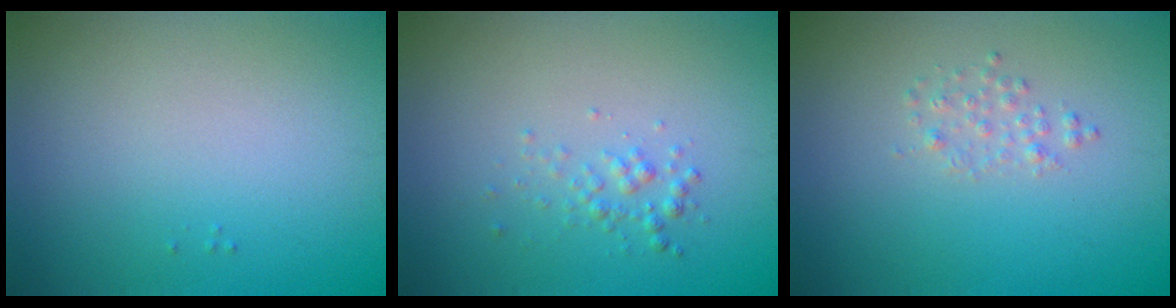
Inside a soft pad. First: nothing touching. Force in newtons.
{"total": 1.2, "press": 1.2, "slide": 0.1}
{"total": 1.0, "press": 1.0, "slide": 0.1}